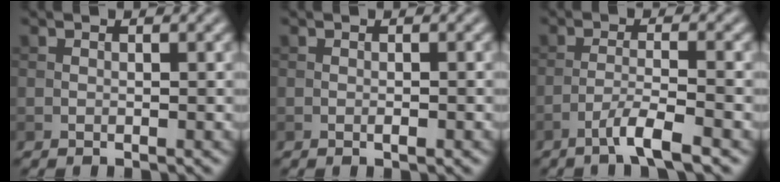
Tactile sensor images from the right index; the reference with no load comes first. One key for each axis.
{"total": 0.7, "fx": -0.2, "fy": 0.2, "fz": 0.7, "tx": -0.011, "ty": -0.001, "tz": -0.002}
{"total": 3.5, "fx": -2.2, "fy": 0.2, "fz": 2.7, "tx": -0.047, "ty": 0.006, "tz": -0.051}